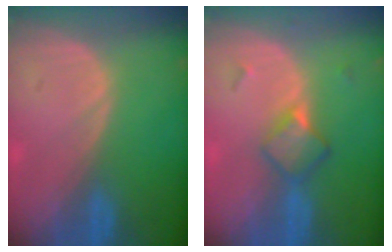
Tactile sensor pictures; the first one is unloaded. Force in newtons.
{"total": 4.8, "press": 4.2, "slide": 2.2}